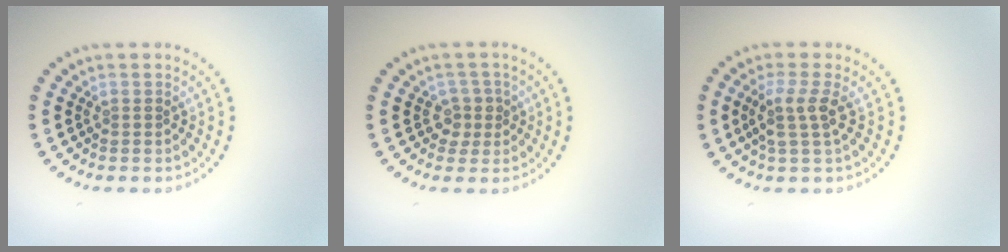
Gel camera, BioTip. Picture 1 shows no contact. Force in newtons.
{"total": 1.9, "press": 1.5, "slide": 1.1}
{"total": 2.6, "press": 2.0, "slide": 1.6}